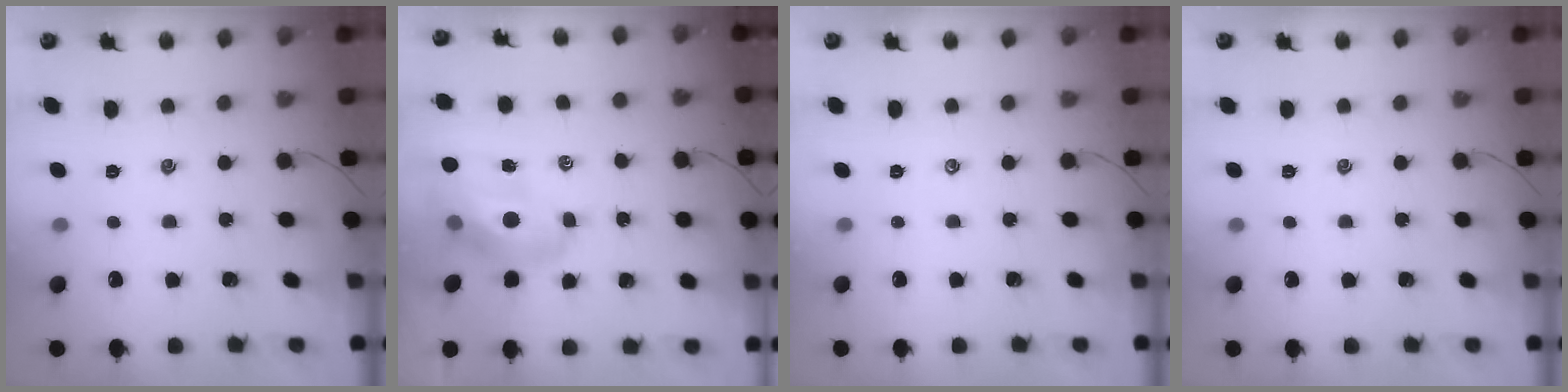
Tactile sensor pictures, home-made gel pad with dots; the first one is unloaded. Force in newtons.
{"total": 12.6, "press": 12.0, "slide": 3.9}
{"total": 0.0}
{"total": 0.0}